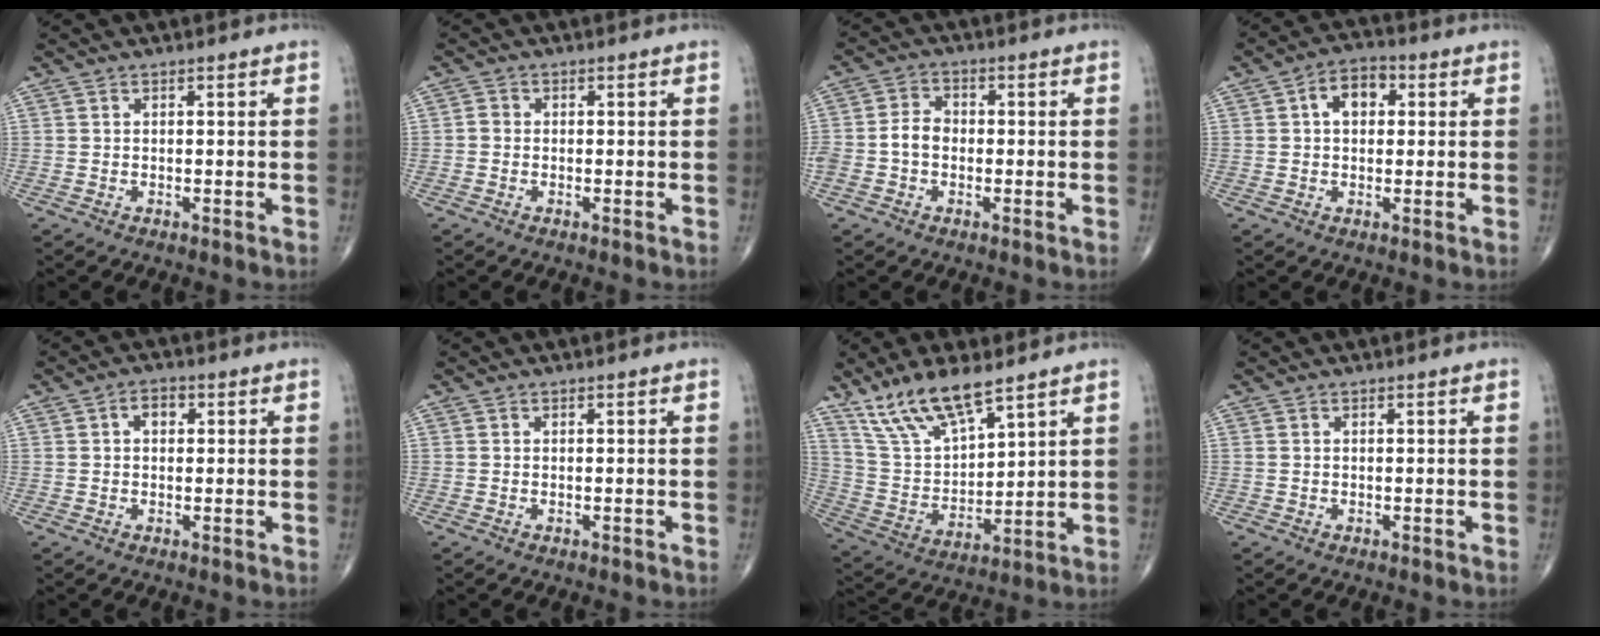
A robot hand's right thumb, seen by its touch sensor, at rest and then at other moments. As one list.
[{"total": 1.2, "force": [-0.3, 1.0, 0.6], "torque": [-0.004, 0.003, -0.008]}, {"total": 4.9, "force": [-1.0, 3.7, 3.1], "torque": [-0.057, 0.019, -0.023]}, {"total": 6.2, "force": [1.4, 4.2, 4.3], "torque": [-0.056, 0.013, 0.013]}, {"total": 2.7, "force": [0.6, 1.9, 1.8], "torque": [-0.023, 0.011, 0.007]}, {"total": 0.0}, {"total": 13.6, "force": [9.9, 4.3, 8.2], "torque": [-0.147, -0.044, 0.207]}, {"total": 0.0}]